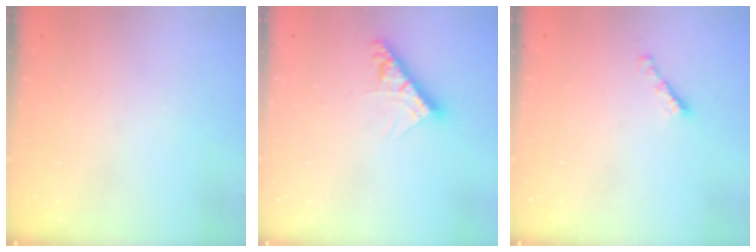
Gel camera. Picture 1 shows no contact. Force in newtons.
{"total": 8.4, "press": 8.4, "slide": 0.3}
{"total": 2.4, "press": 2.4, "slide": 0.4}